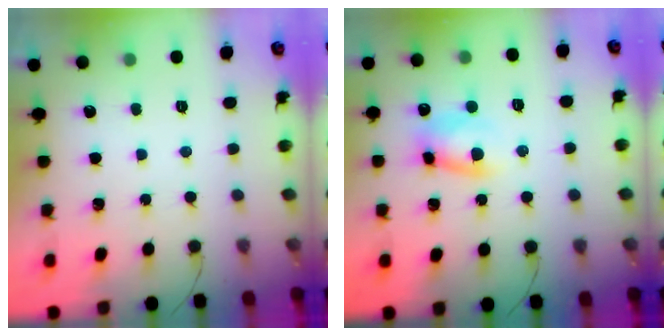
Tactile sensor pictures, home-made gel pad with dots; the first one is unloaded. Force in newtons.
{"total": 7.2, "press": 7.2, "slide": 0.5}